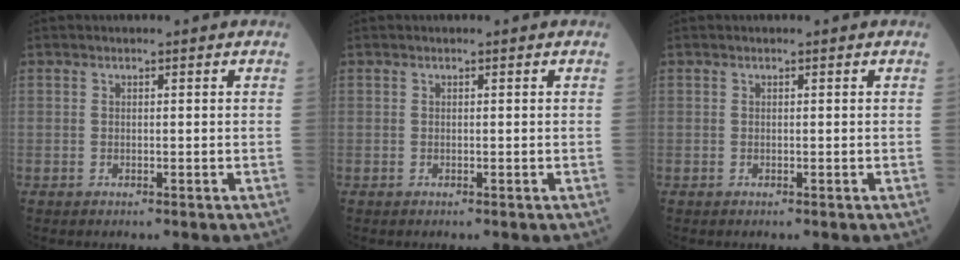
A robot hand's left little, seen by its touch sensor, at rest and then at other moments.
{"total": 0.0}
{"total": 0.0}